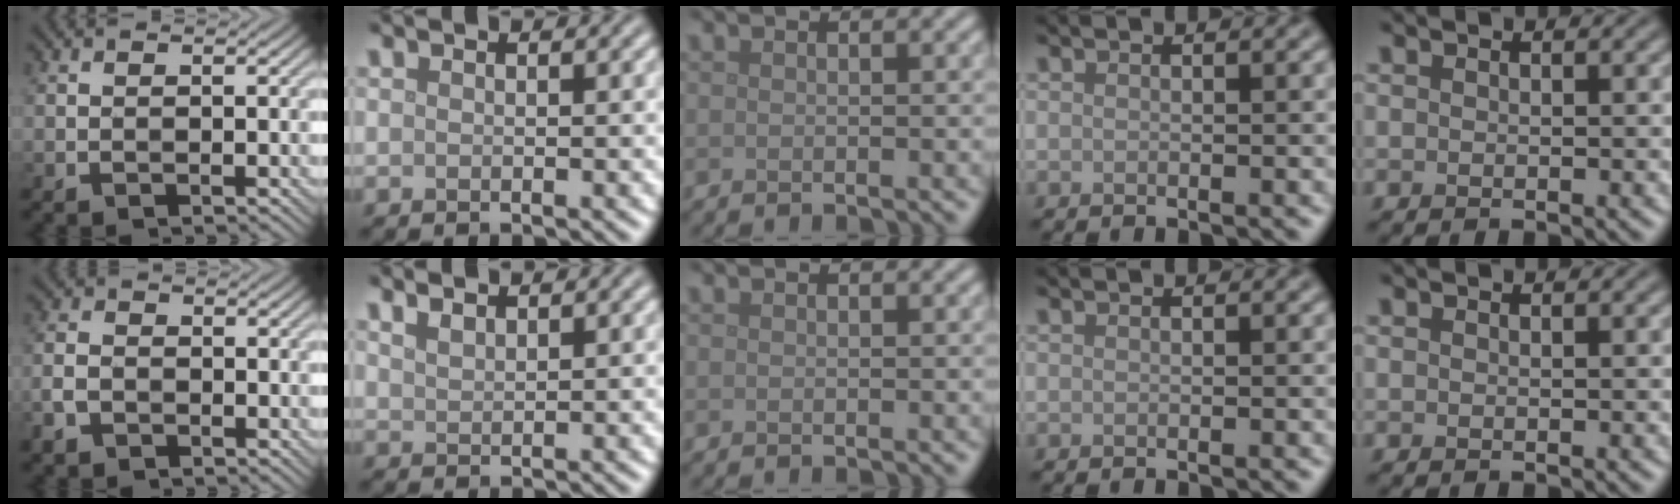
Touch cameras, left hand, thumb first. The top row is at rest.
{"thumb": {"total": 3.5, "force": [-2.1, 2.3, 1.7], "torque": [-0.046, -0.005, -0.052]}, "index": {"total": 1.4, "force": [1.3, 0.4, 0.6], "torque": [-0.012, 0.005, 0.026]}}